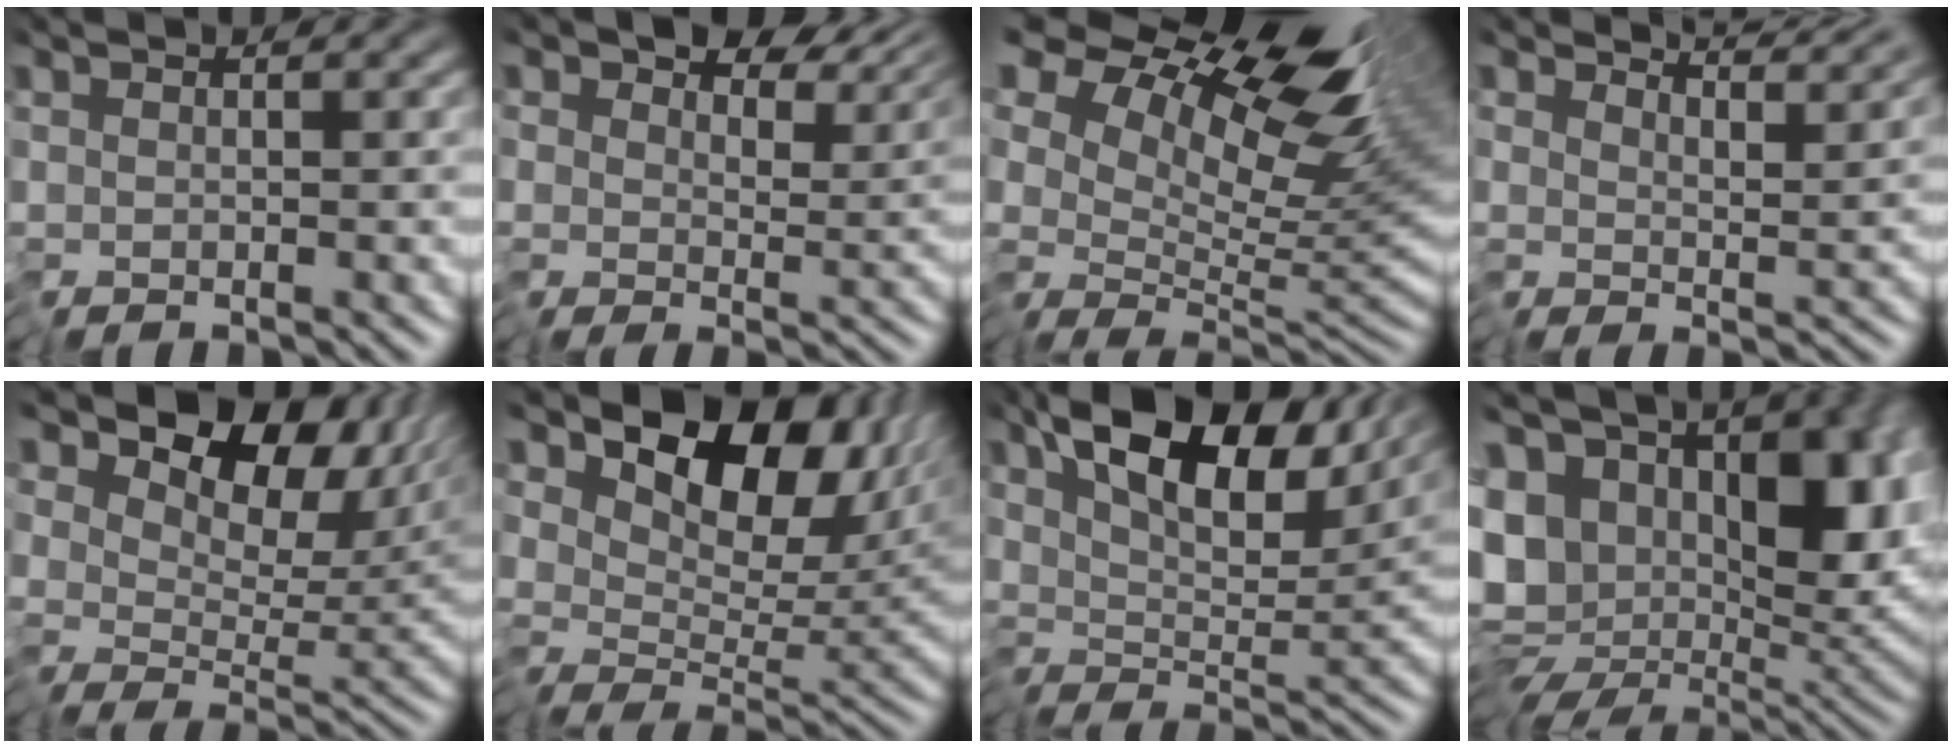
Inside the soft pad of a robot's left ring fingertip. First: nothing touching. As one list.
[{"total": 7.8, "force": [5.8, 3.8, 3.5], "torque": [-0.056, 0.004, 0.100]}, {"total": 13.8, "force": [8.8, 5.9, 8.8], "torque": [-0.153, 0.042, 0.148]}, {"total": 5.0, "force": [4.9, 0.0, 1.3], "torque": [-0.008, 0.016, 0.061]}, {"total": 9.9, "force": [5.4, 6.0, 5.7], "torque": [-0.074, 0.001, 0.089]}, {"total": 10.3, "force": [5.1, 6.0, 6.7], "torque": [-0.088, -0.004, 0.088]}, {"total": 10.8, "force": [6.4, 4.6, 7.3], "torque": [-0.115, 0.012, 0.109]}, {"total": 18.2, "force": [2.9, 12.5, 12.9], "torque": [-0.211, -0.022, 0.090]}]